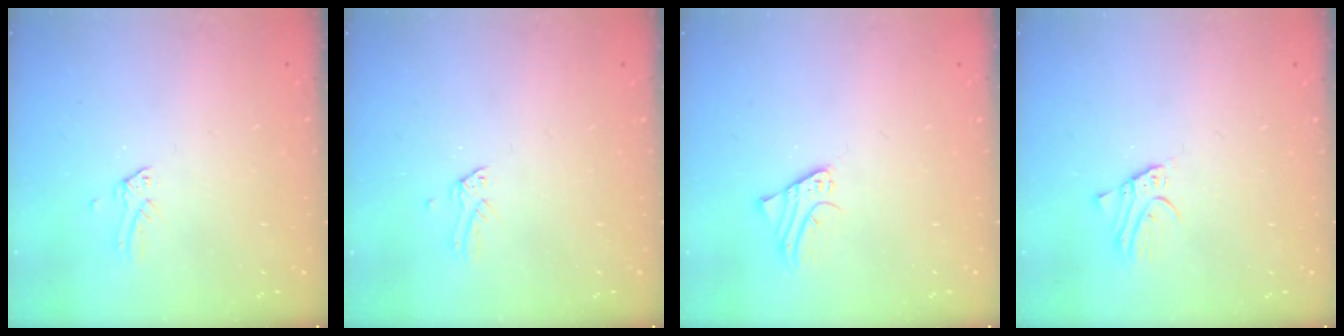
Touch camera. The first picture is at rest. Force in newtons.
{"total": 0.0}
{"total": 1.8, "press": 1.8, "slide": 0.1}
{"total": 2.7, "press": 2.7, "slide": 0.3}